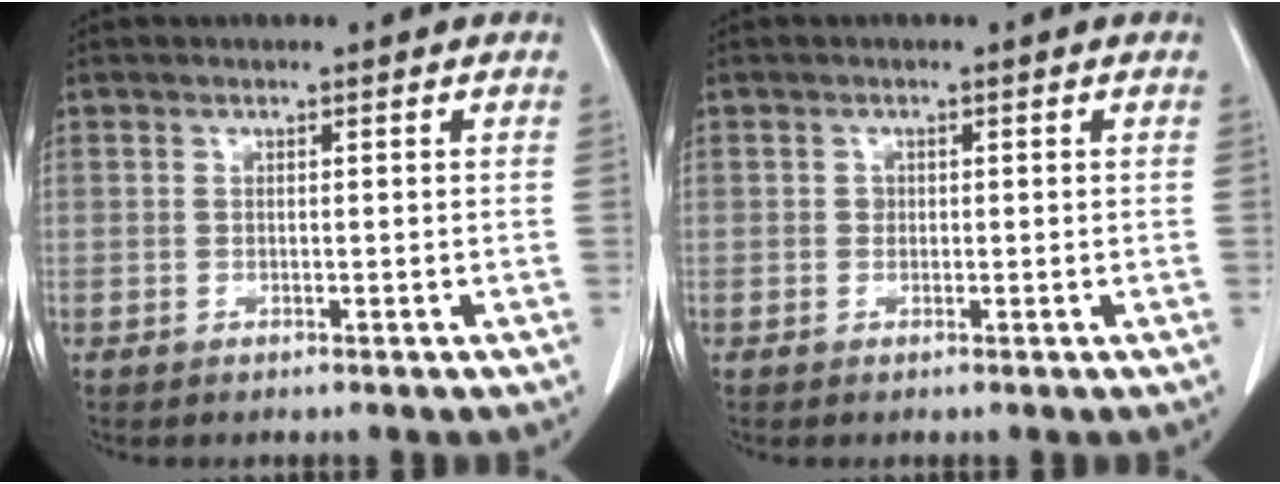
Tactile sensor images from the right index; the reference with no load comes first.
{"total": 0.7, "force": [0.1, 0.7, 0.2], "torque": [0.000, 0.002, 0.001]}